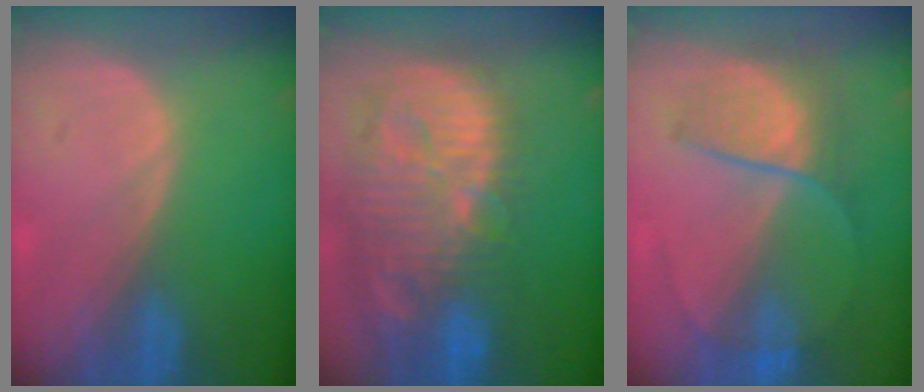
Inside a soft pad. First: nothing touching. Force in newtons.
{"total": 14.4, "press": 12.5, "slide": 7.0}
{"total": 6.5, "press": 6.3, "slide": 1.3}